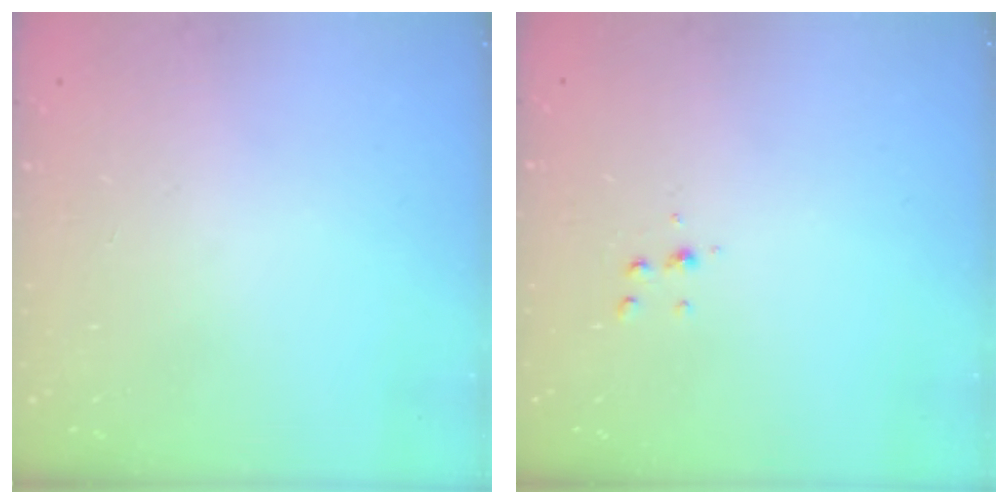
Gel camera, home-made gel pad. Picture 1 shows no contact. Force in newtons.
{"total": 4.4, "press": 4.3, "slide": 0.4}